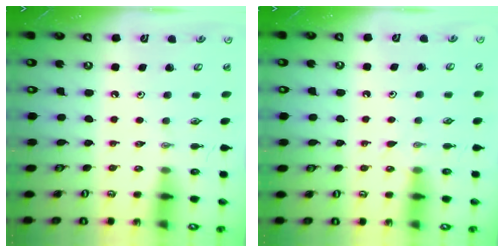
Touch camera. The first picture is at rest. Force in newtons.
{"total": 2.9, "press": 2.8, "slide": 0.4}